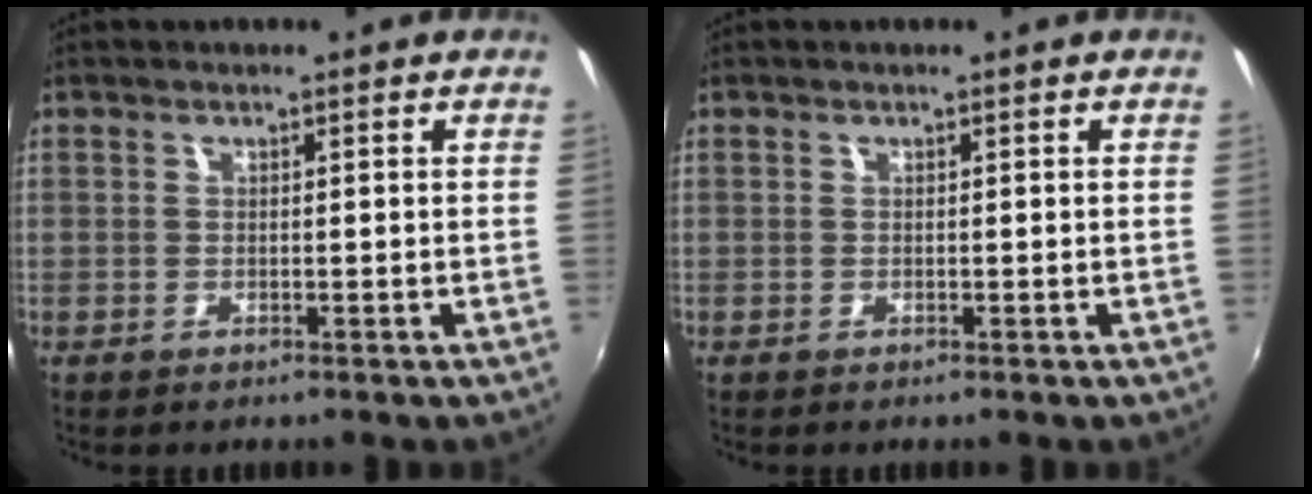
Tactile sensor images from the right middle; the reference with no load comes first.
{"total": 0.0}